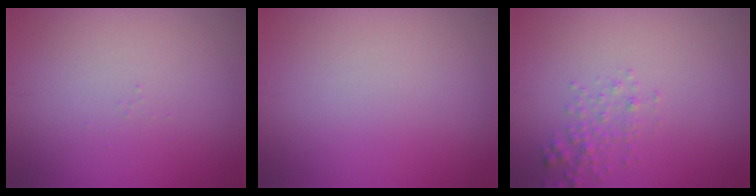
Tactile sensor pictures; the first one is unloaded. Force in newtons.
{"total": 0.0}
{"total": 1.6, "press": 1.6, "slide": 0.1}